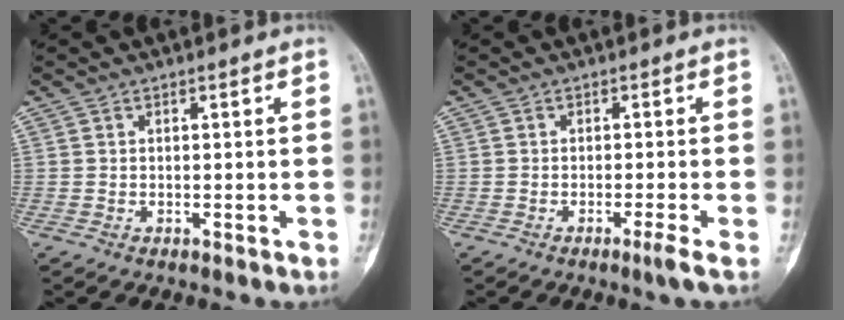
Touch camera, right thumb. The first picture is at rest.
{"total": 2.0, "force": [-1.1, -0.6, 1.6], "torque": [-0.039, -0.002, -0.024]}